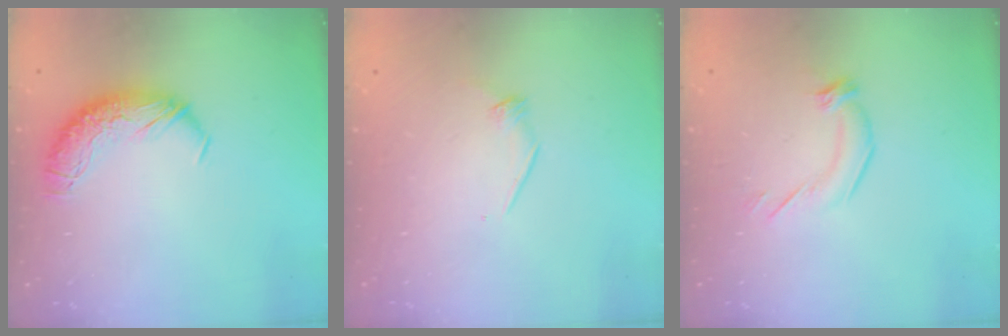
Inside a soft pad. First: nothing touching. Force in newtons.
{"total": 4.0, "press": 3.6, "slide": 1.6}
{"total": 2.6, "press": 2.0, "slide": 1.7}